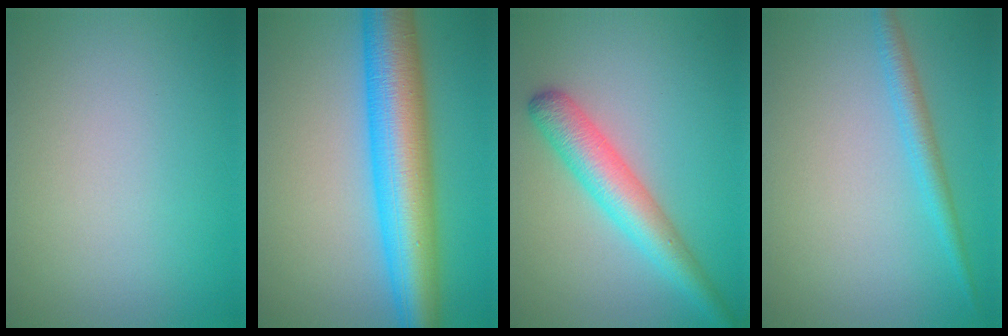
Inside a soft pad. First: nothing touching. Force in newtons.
{"total": 10.1, "press": 10.1, "slide": 0.1}
{"total": 4.8, "press": 4.8, "slide": 0.2}
{"total": 2.1, "press": 2.1, "slide": 0.1}